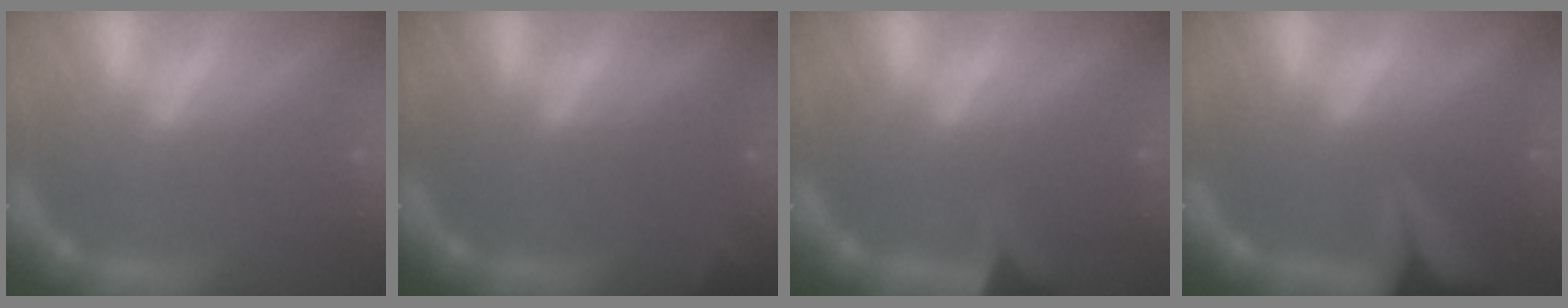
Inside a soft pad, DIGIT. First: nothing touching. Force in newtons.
{"total": 2.4}
{"total": 3.5}
{"total": 10.0}